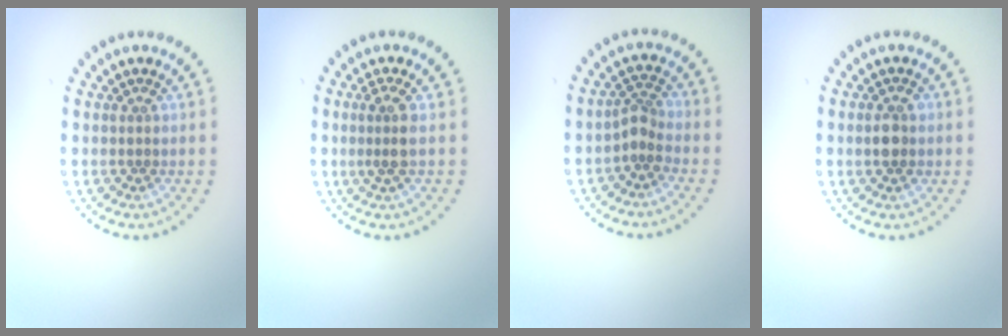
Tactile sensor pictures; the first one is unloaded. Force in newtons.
{"total": 2.0, "press": 1.6, "slide": 1.2}
{"total": 1.9, "press": 1.4, "slide": 1.3}
{"total": 2.5, "press": 2.5, "slide": 0.1}